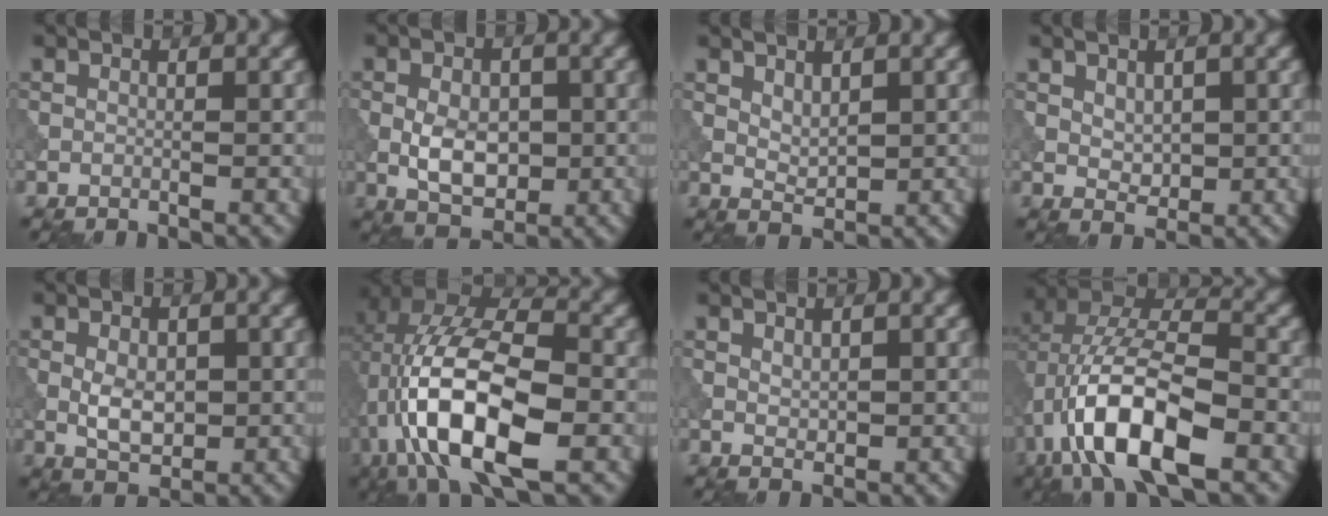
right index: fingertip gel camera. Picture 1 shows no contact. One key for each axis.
{"total": 4.7, "fx": -0.5, "fy": 3.0, "fz": 3.6, "tx": -0.062, "ty": -0.003, "tz": -0.010}
{"total": 1.8, "fx": 1.0, "fy": 0.9, "fz": 1.3, "tx": -0.023, "ty": -0.005, "tz": 0.024}
{"total": 2.0, "fx": 0.5, "fy": 1.3, "fz": 1.3, "tx": -0.022, "ty": -0.005, "tz": 0.014}
{"total": 3.5, "fx": -0.1, "fy": 2.1, "fz": 2.7, "tx": -0.050, "ty": -0.001, "tz": 0.001}
{"total": 14.6, "fx": -3.1, "fy": 6.7, "fz": 12.5, "tx": -0.232, "ty": 0.011, "tz": -0.061}
{"total": 1.1, "fx": 0.6, "fy": 0.7, "fz": 0.7, "tx": -0.011, "ty": -0.003, "tz": 0.016}
{"total": 11.5, "fx": -4.3, "fy": 4.8, "fz": 9.6, "tx": -0.181, "ty": 0.013, "tz": -0.080}